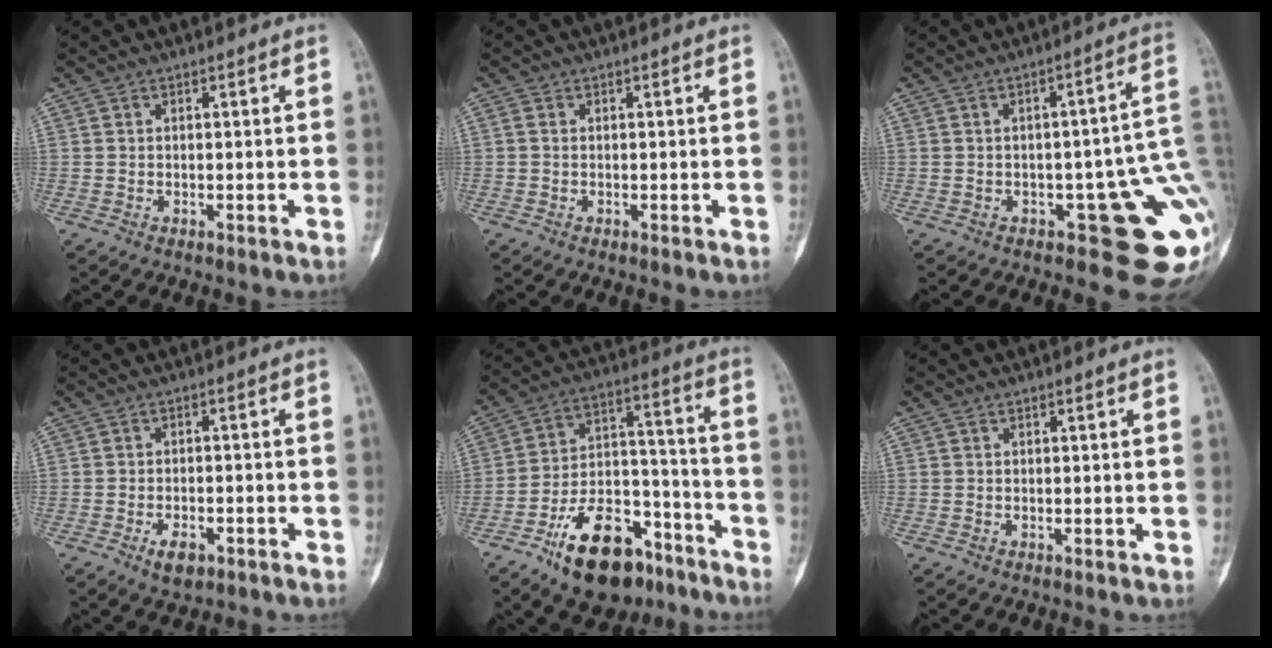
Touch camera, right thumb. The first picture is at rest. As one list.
[{"total": 0.5, "force": [0.0, 0.3, 0.4], "torque": [-0.009, 0.000, -0.002]}, {"total": 12.7, "force": [-2.7, 5.4, 11.2], "torque": [-0.104, 0.008, -0.028]}, {"total": 2.6, "force": [-1.5, 1.2, 1.8], "torque": [-0.033, 0.005, -0.025]}, {"total": 19.7, "force": [-12.4, 10.3, 11.3], "torque": [-0.160, 0.095, -0.202]}, {"total": 0.0}]